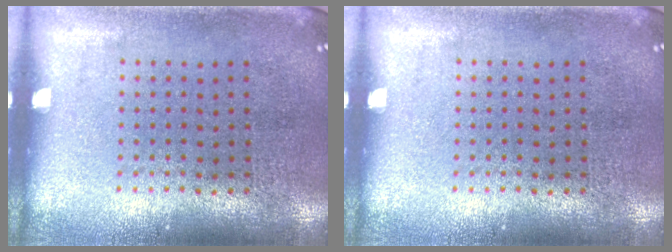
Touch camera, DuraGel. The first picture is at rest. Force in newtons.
{"total": 0.0}